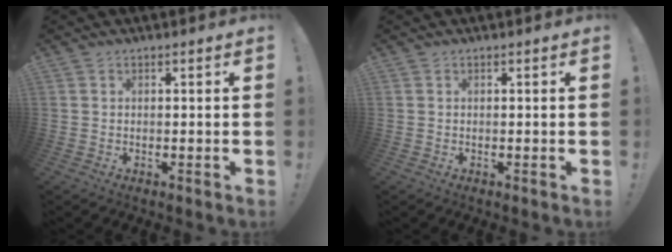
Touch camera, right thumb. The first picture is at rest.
{"total": 0.0}